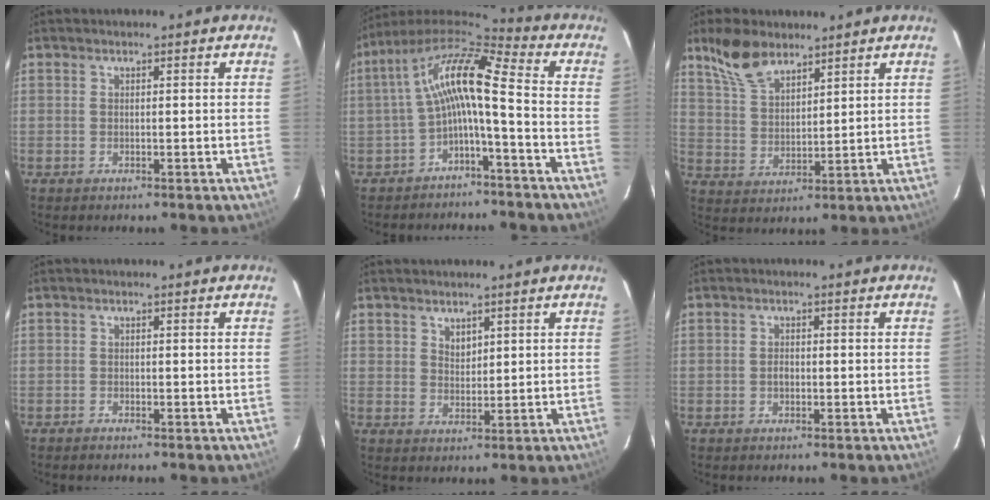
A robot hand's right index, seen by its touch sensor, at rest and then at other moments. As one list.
[{"total": 12.3, "force": [-1.6, 2.4, 11.9], "torque": [-0.241, 0.024, -0.036]}, {"total": 9.2, "force": [6.8, 4.0, 4.6], "torque": [-0.093, 0.020, 0.139]}, {"total": 0.7, "force": [-0.7, 0.1, 0.1], "torque": [-0.006, -0.001, -0.012]}, {"total": 2.5, "force": [1.8, 1.5, 0.8], "torque": [-0.008, 0.001, 0.034]}, {"total": 1.1, "force": [-0.4, 0.8, 0.7], "torque": [-0.012, 0.002, -0.007]}]